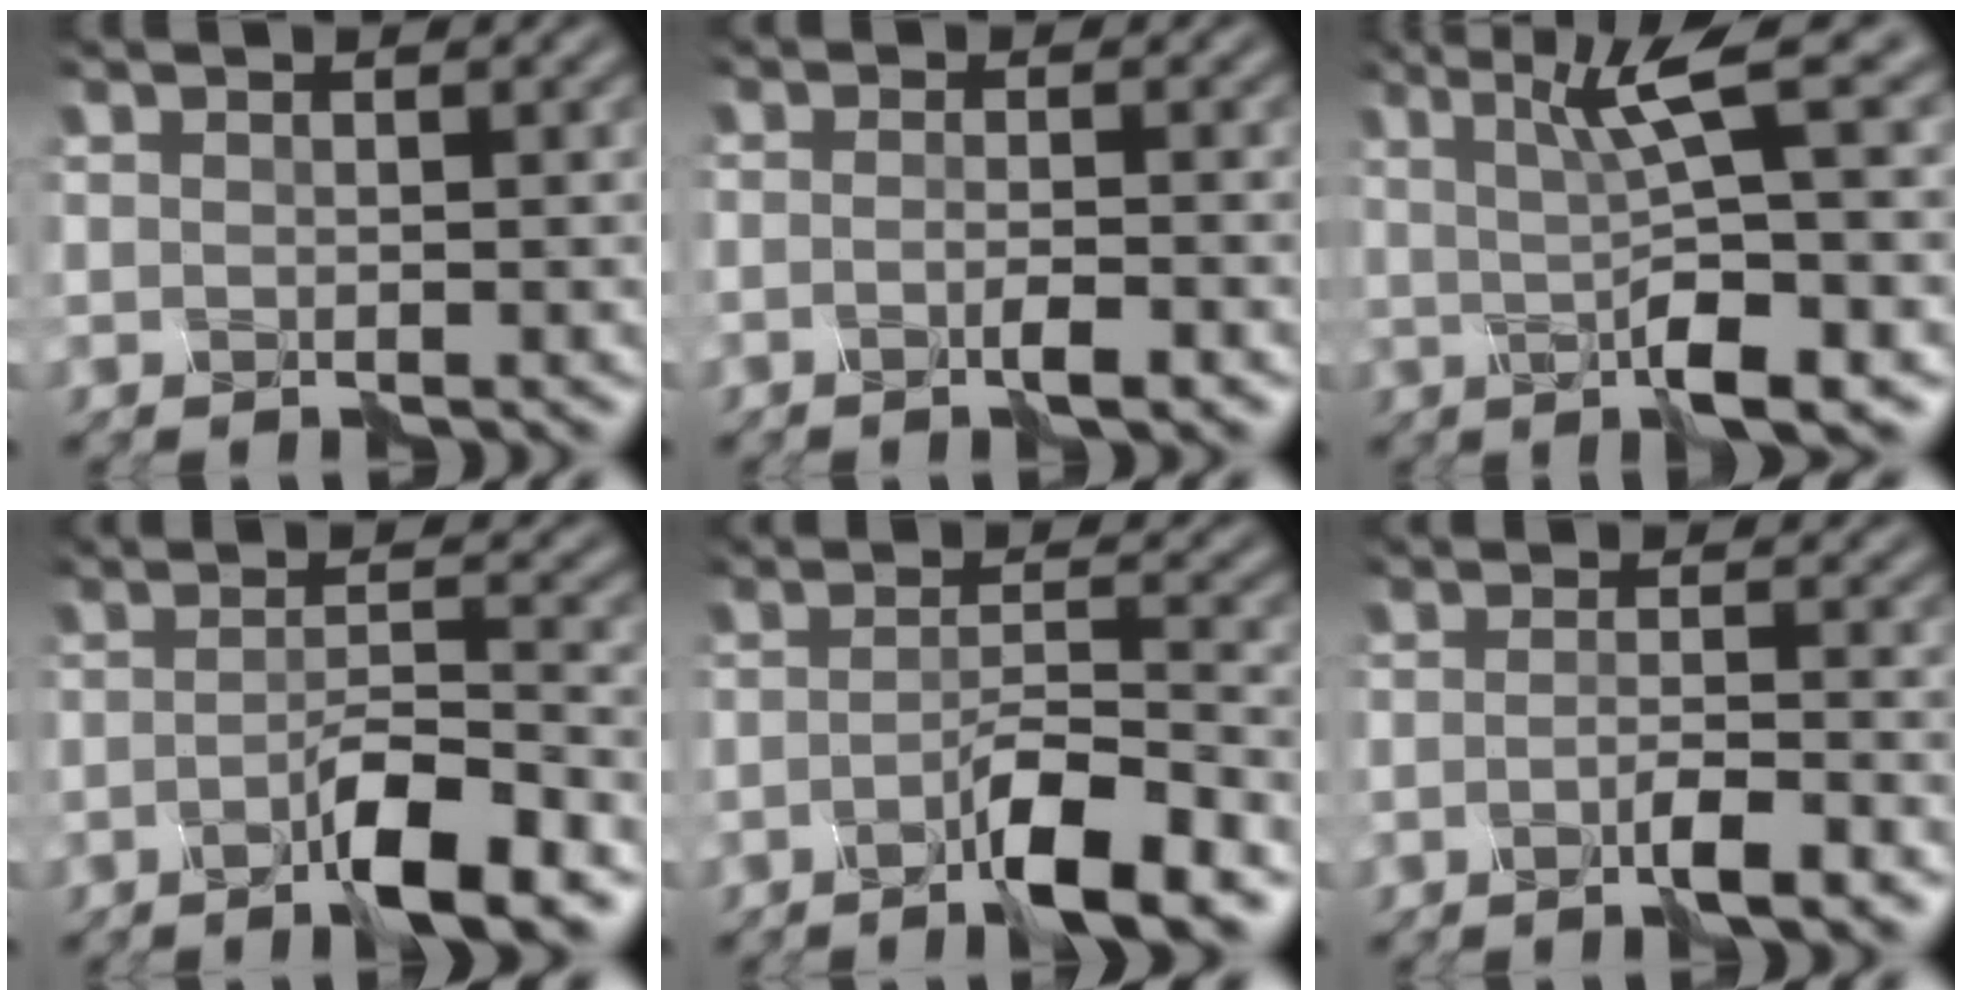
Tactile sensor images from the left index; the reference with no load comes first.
{"total": 2.0, "force": [-1.5, -0.2, 1.2], "torque": [-0.023, 0.000, -0.029]}
{"total": 6.3, "force": [0.4, 0.4, 6.3], "torque": [-0.105, 0.009, 0.009]}
{"total": 5.1, "force": [-3.2, 0.3, 4.0], "torque": [-0.066, 0.001, -0.059]}
{"total": 4.9, "force": [-3.3, 0.2, 3.6], "torque": [-0.062, 0.002, -0.062]}
{"total": 3.0, "force": [-2.2, 0.0, 2.0], "torque": [-0.038, 0.001, -0.042]}